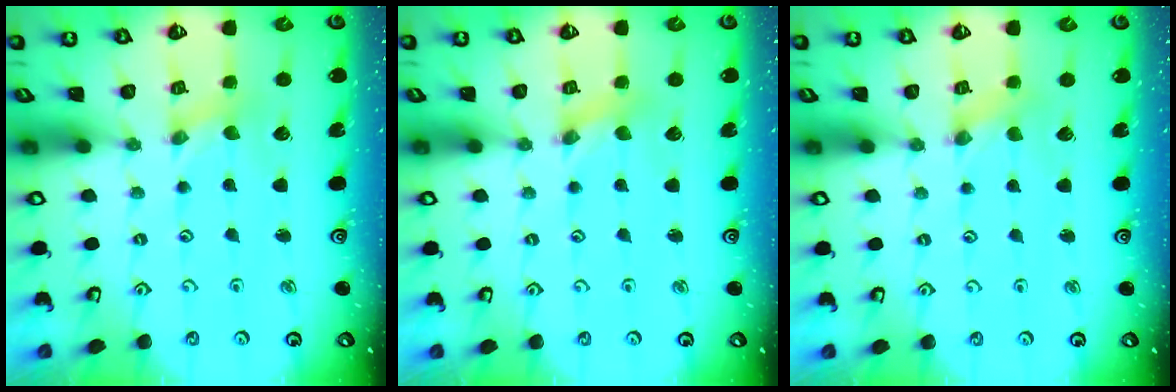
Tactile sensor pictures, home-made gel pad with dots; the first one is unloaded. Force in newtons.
{"total": 1.2, "press": 1.2, "slide": 0.3}
{"total": 0.0}